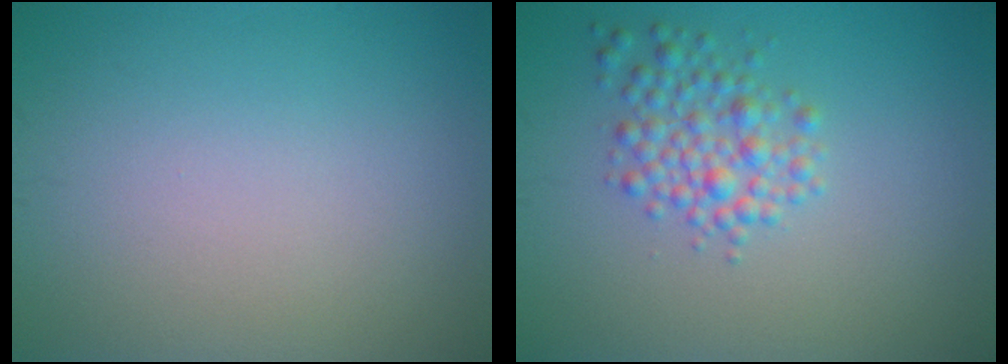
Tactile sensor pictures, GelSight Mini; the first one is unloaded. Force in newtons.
{"total": 3.1, "press": 3.1, "slide": 0.1}